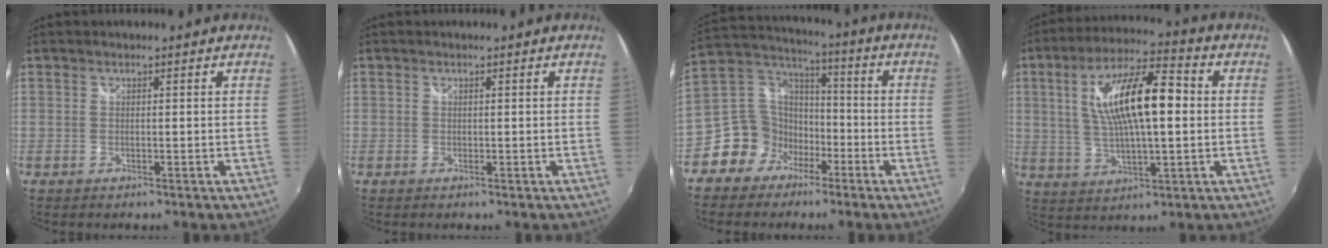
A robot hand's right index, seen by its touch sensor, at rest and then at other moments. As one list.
[{"total": 0.0}, {"total": 11.4, "force": [-6.1, 9.2, 3.0], "torque": [-0.076, 0.043, -0.107]}, {"total": 15.4, "force": [2.2, 4.7, 14.5], "torque": [-0.263, 0.017, 0.041]}]